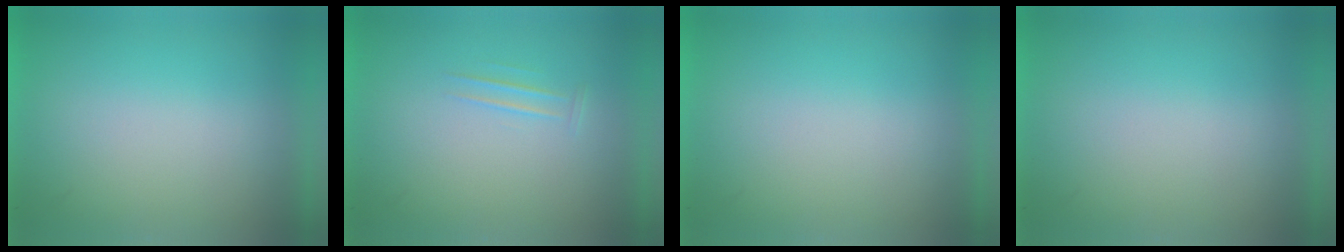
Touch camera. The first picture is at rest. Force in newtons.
{"total": 1.1}
{"total": 0.0}
{"total": 0.0}